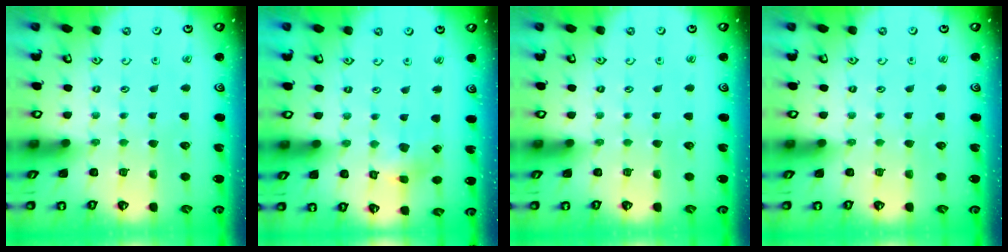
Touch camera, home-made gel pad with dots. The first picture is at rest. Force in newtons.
{"total": 3.1, "press": 3.1, "slide": 0.2}
{"total": 0.0}
{"total": 0.0}